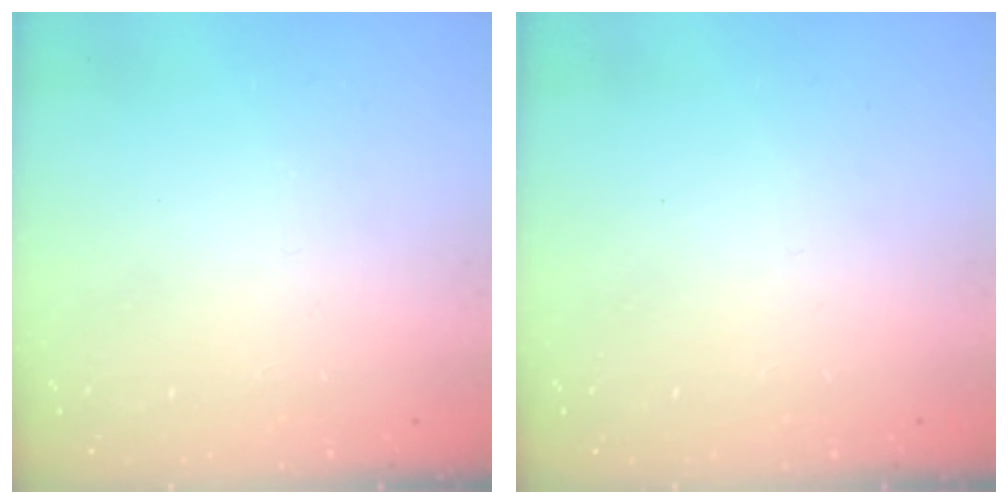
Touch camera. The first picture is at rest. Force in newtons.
{"total": 0.0}